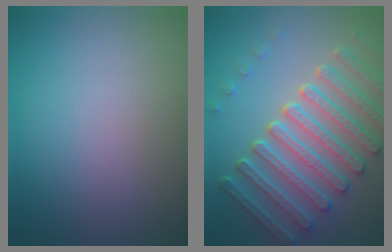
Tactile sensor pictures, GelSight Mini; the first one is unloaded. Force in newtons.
{"total": 7.9, "press": 6.1, "slide": 5.0}